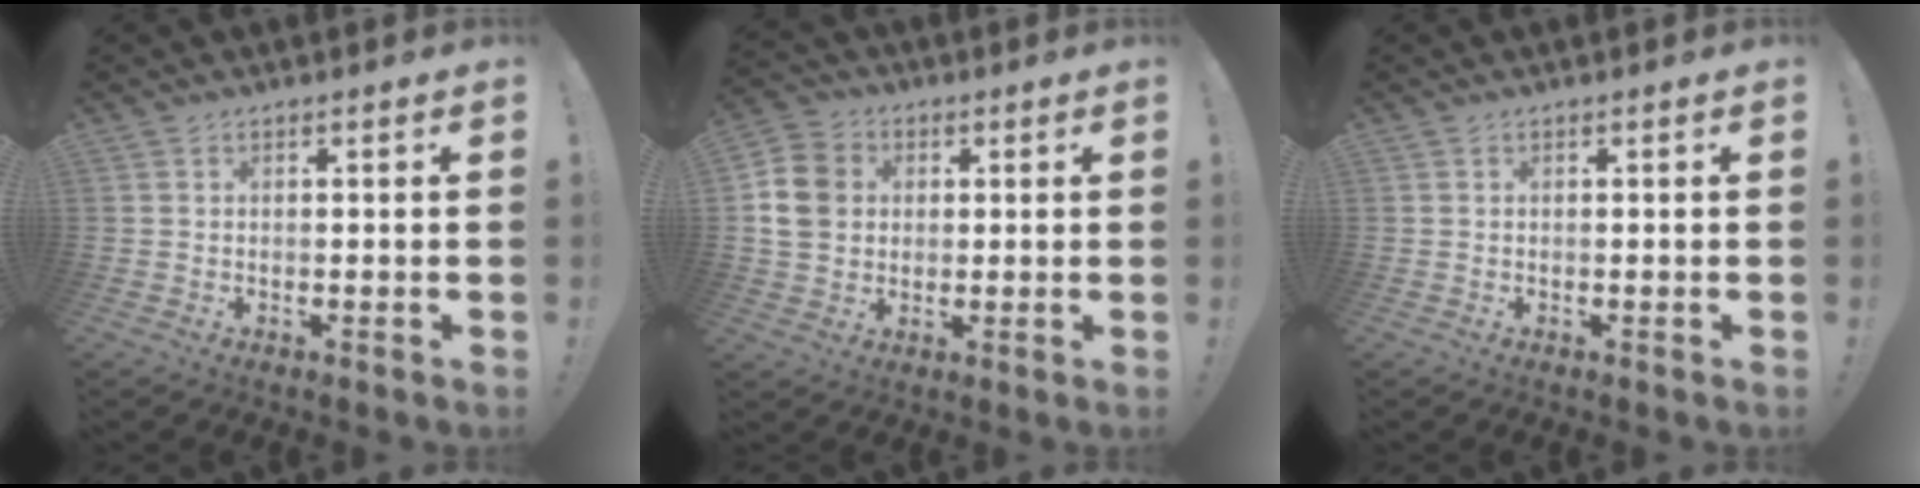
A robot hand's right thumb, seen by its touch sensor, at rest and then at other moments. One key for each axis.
{"total": 10.5, "fx": 1.6, "fy": 9.0, "fz": 5.1, "tx": -0.090, "ty": 0.006, "tz": 0.036}
{"total": 0.0}